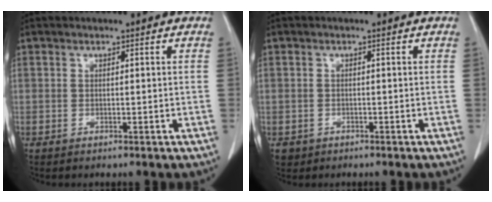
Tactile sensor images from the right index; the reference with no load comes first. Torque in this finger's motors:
{"motor_torque": [-0.50, 0.05, -0.83, -0.21]}